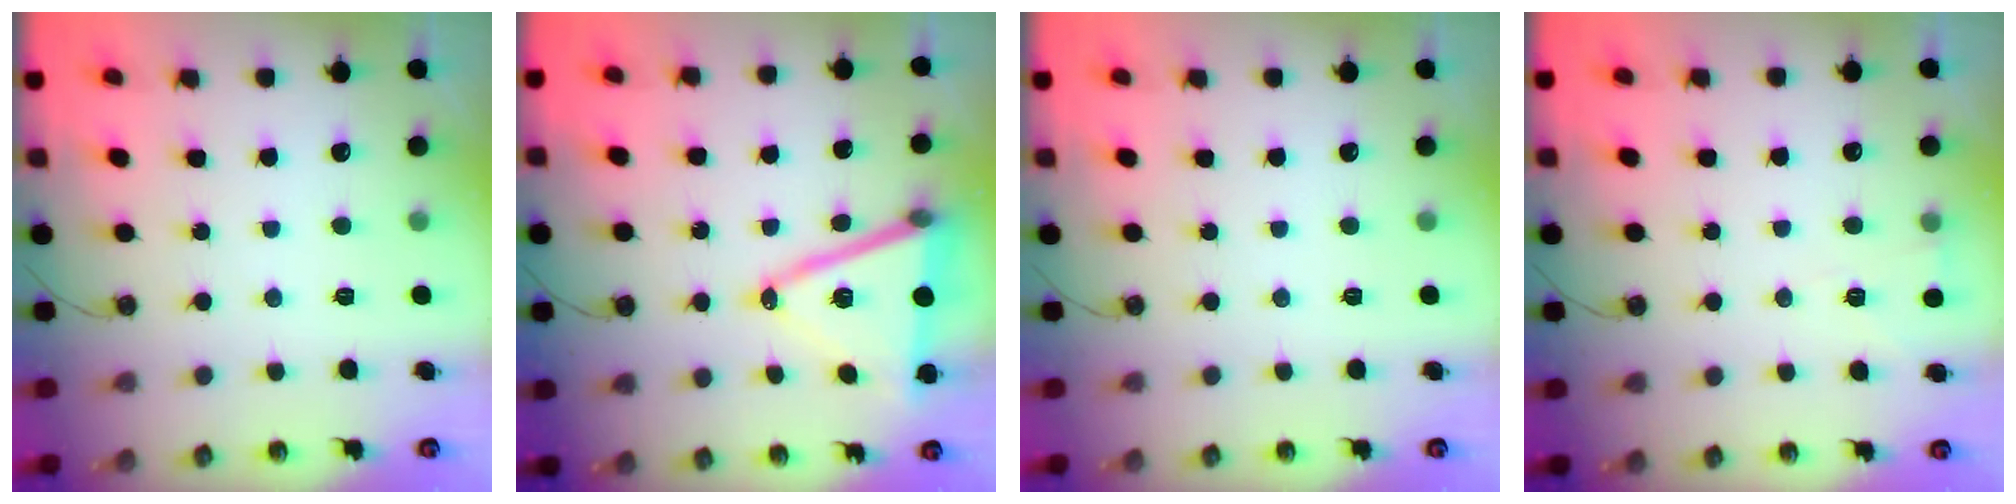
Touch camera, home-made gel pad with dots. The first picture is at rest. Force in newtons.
{"total": 15.8, "press": 15.3, "slide": 3.8}
{"total": 0.0}
{"total": 2.5, "press": 2.4, "slide": 0.7}